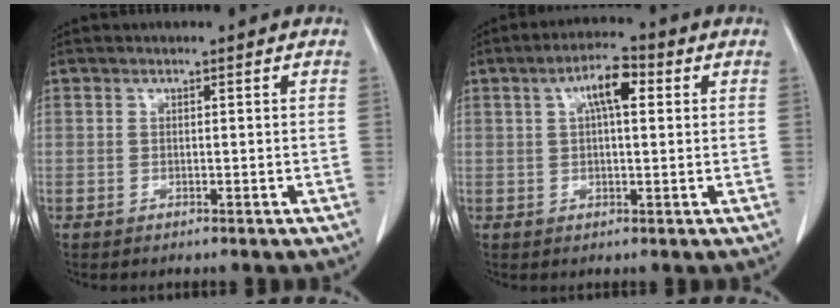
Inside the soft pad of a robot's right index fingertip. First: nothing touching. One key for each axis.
{"total": 5.9, "fx": 1.8, "fy": 1.6, "fz": 5.3, "tx": -0.097, "ty": 0.018, "tz": 0.029}